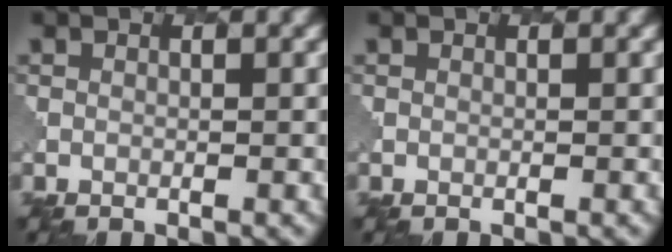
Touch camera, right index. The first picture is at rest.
{"total": 0.0}